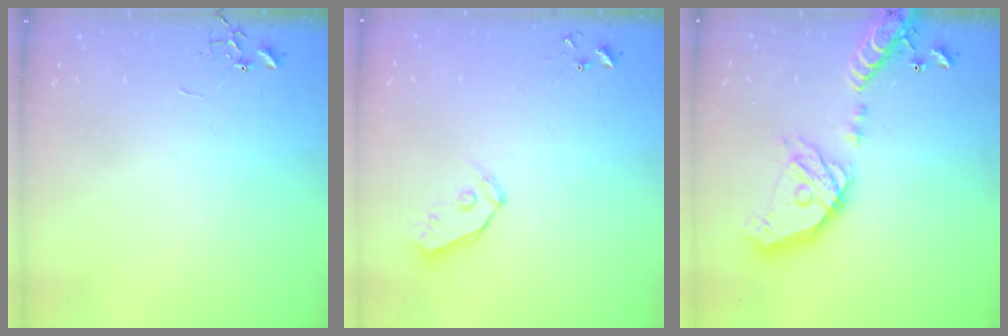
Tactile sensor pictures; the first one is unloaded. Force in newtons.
{"total": 6.3, "press": 6.3, "slide": 0.7}
{"total": 21.8, "press": 21.5, "slide": 3.7}